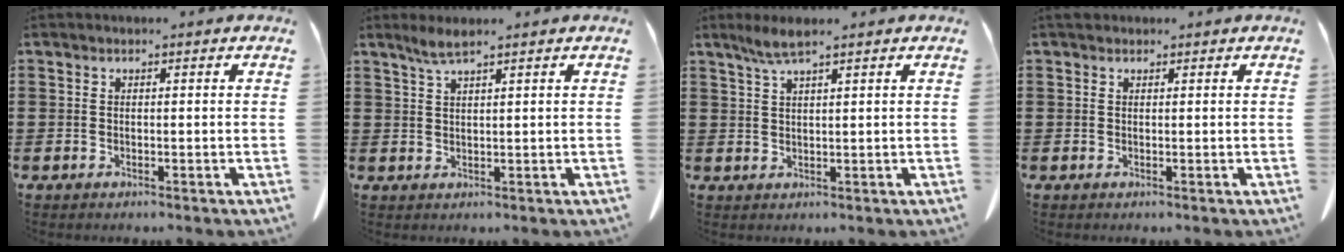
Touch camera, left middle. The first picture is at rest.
{"total": 2.4, "force": [1.8, 0.0, 1.6], "torque": [-0.036, 0.000, 0.033]}
{"total": 3.2, "force": [2.2, 0.2, 2.3], "torque": [-0.051, 0.001, 0.040]}
{"total": 0.7, "force": [0.5, 0.5, 0.3], "torque": [-0.008, 0.003, 0.009]}